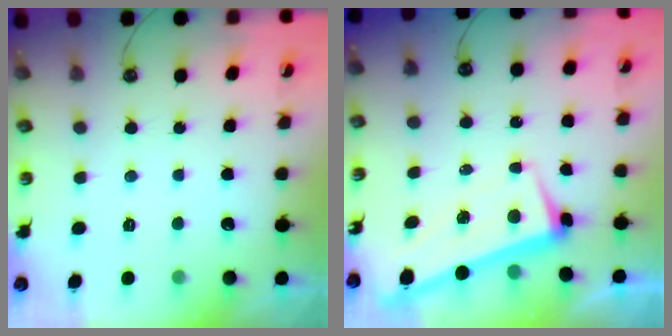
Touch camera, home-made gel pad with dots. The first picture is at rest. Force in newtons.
{"total": 1.8, "press": 0.8, "slide": 1.6}